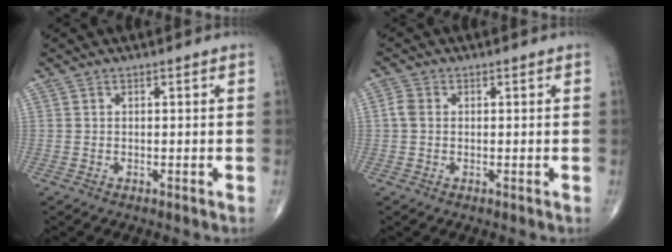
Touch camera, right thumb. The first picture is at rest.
{"total": 2.2, "force": [0.1, 1.7, 1.4], "torque": [-0.029, 0.007, -0.001]}